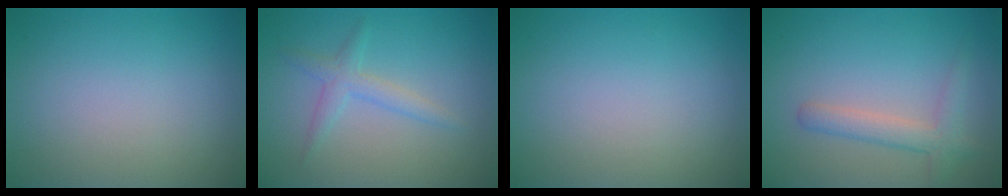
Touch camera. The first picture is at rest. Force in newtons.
{"total": 1.9, "press": 1.9, "slide": 0.1}
{"total": 0.0}
{"total": 2.6, "press": 2.6, "slide": 0.2}